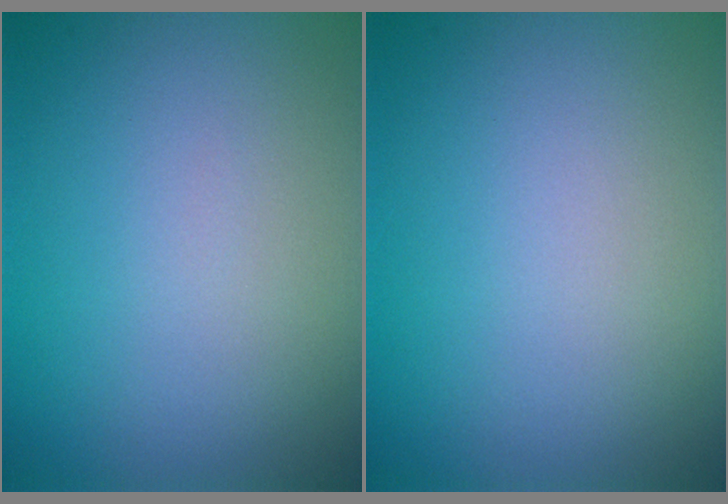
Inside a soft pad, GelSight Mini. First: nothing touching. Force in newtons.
{"total": 0.0}